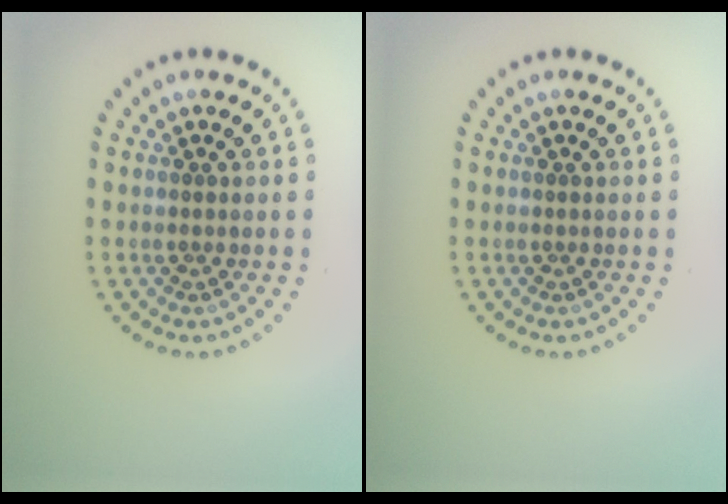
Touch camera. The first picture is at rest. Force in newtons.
{"total": 0.0}